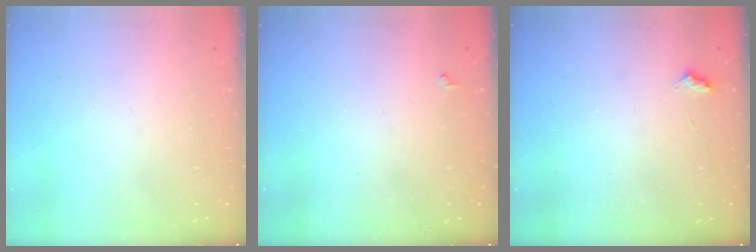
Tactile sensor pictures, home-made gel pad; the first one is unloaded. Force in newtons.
{"total": 2.9, "press": 2.9, "slide": 0.4}
{"total": 2.7, "press": 2.7, "slide": 0.4}